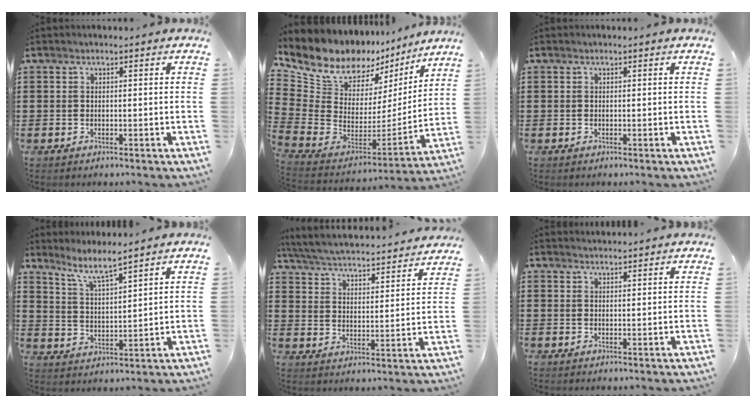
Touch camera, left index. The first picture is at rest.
{"total": 9.3, "force": [8.0, 4.6, 1.4], "torque": [-0.076, -0.077, 0.142]}
{"total": 0.0}
{"total": 5.7, "force": [5.0, 0.0, 2.8], "torque": [-0.071, -0.022, 0.086]}
{"total": 4.5, "force": [4.4, -0.3, 0.9], "torque": [-0.042, -0.035, 0.068]}
{"total": 1.5, "force": [1.5, 0.0, -0.1], "torque": [-0.003, 0.002, 0.030]}